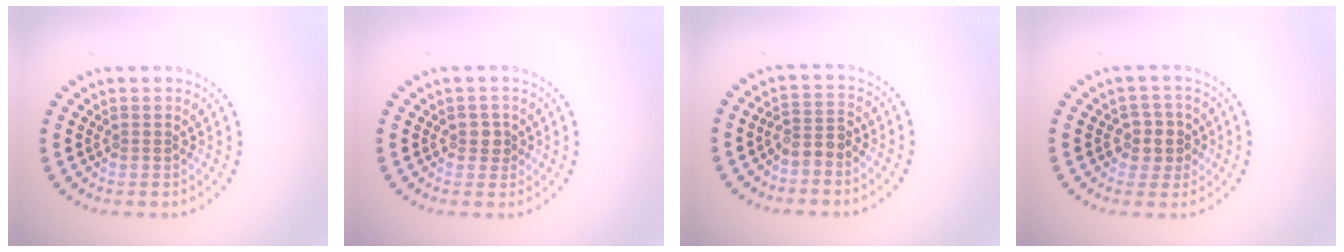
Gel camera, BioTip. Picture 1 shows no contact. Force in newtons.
{"total": 1.3, "press": 1.2, "slide": 0.6}
{"total": 2.1, "press": 1.7, "slide": 1.2}
{"total": 2.6, "press": 2.3, "slide": 1.2}